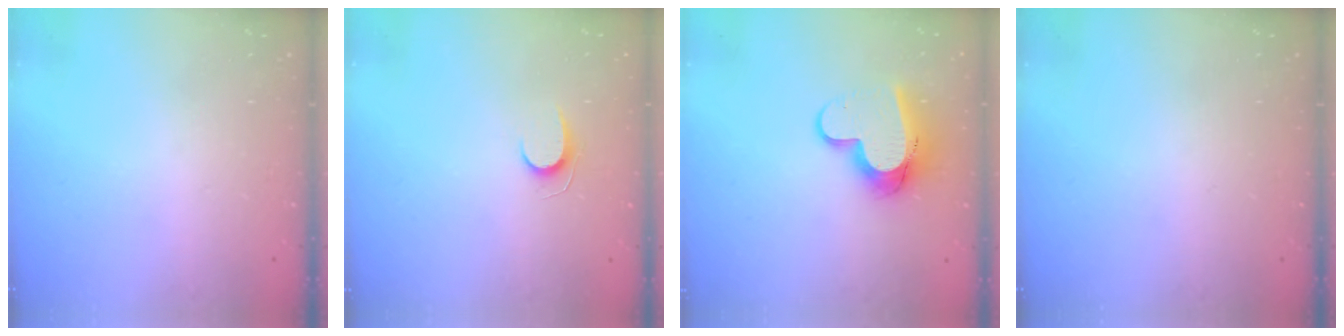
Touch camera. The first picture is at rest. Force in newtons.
{"total": 5.6, "press": 5.6, "slide": 0.5}
{"total": 11.5, "press": 11.4, "slide": 1.2}
{"total": 0.0}